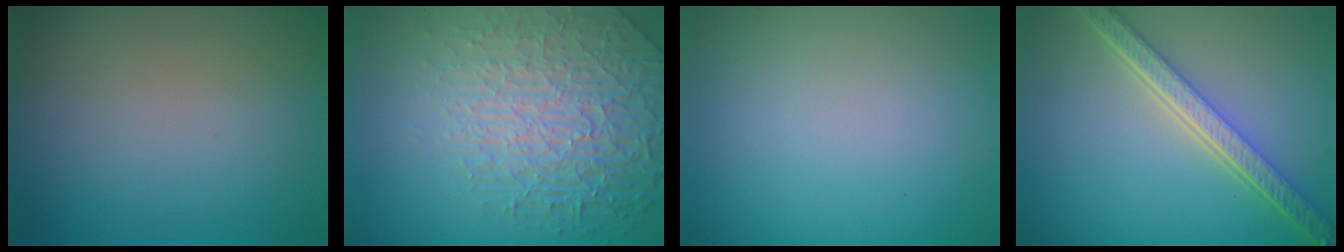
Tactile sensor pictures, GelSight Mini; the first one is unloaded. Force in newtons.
{"total": 7.3, "press": 5.7, "slide": 4.6}
{"total": 0.0}
{"total": 5.8, "press": 4.4, "slide": 3.7}